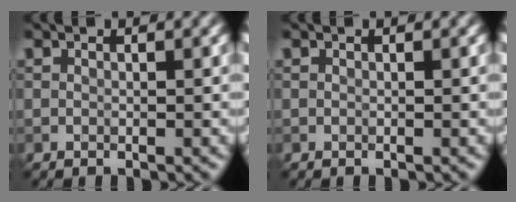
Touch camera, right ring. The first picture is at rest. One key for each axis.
{"total": 0.0}